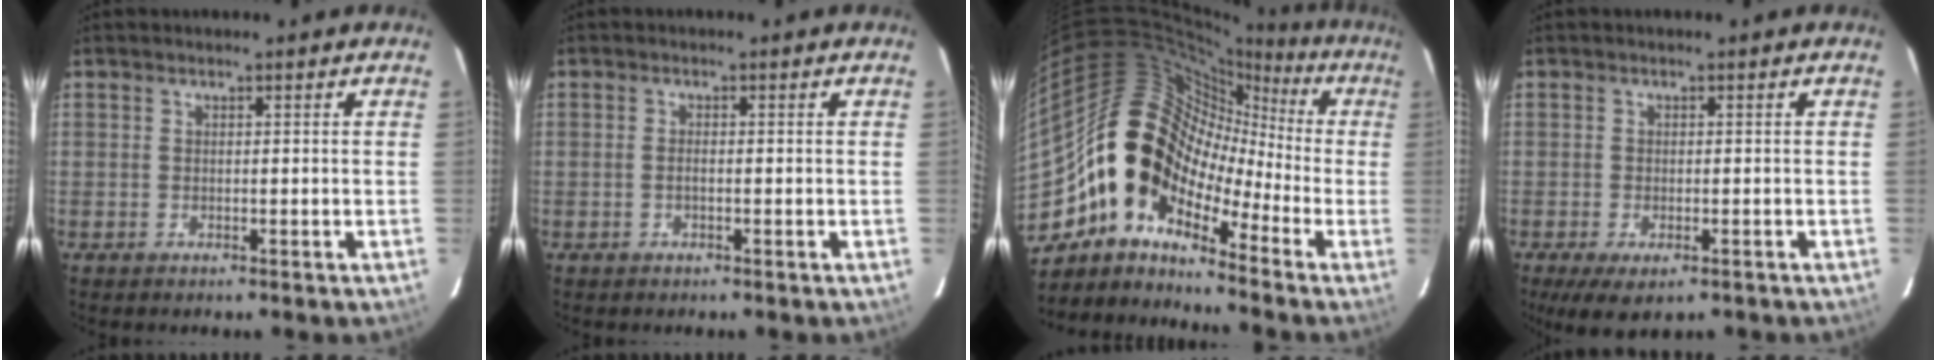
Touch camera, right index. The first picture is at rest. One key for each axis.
{"total": 1.0, "fx": -0.3, "fy": 0.3, "fz": 0.9, "tx": -0.018, "ty": 0.002, "tz": -0.007}
{"total": 14.2, "fx": -6.8, "fy": 9.9, "fz": 7.6, "tx": -0.124, "ty": 0.027, "tz": -0.152}
{"total": 6.3, "fx": -3.8, "fy": 2.6, "fz": 4.3, "tx": -0.087, "ty": -0.029, "tz": -0.056}